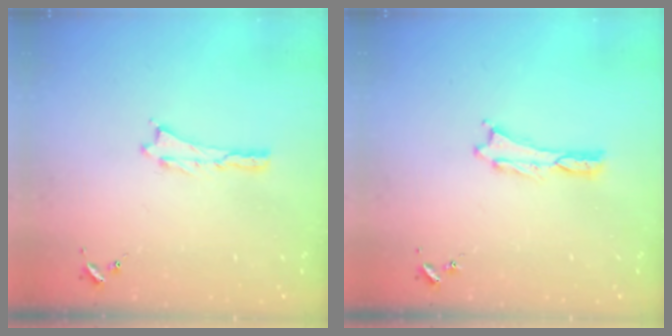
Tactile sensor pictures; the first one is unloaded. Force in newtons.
{"total": 0.0}